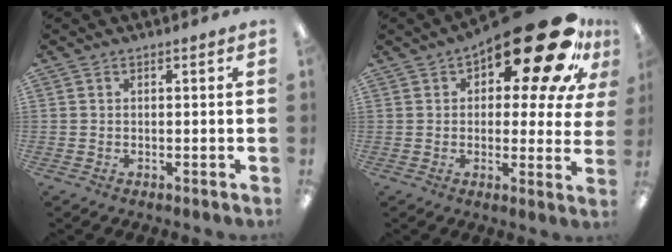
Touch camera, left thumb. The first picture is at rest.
{"total": 24.0, "force": [13.9, 9.1, 17.4], "torque": [-0.232, -0.088, 0.222]}